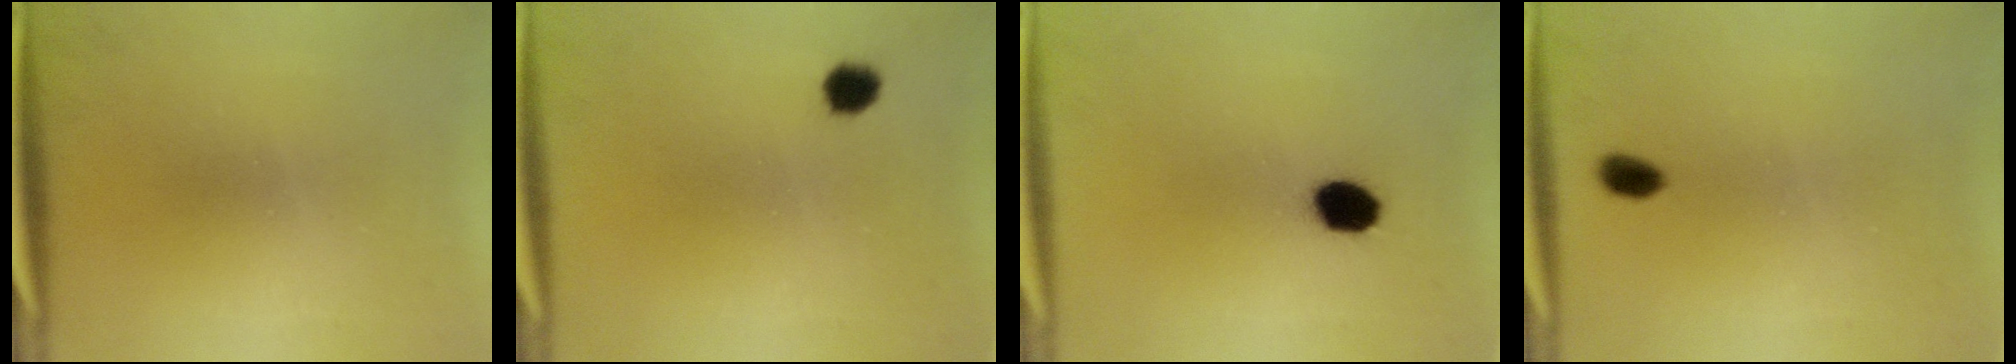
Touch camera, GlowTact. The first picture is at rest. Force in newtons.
{"total": 2.7}
{"total": 6.1}
{"total": 2.4}